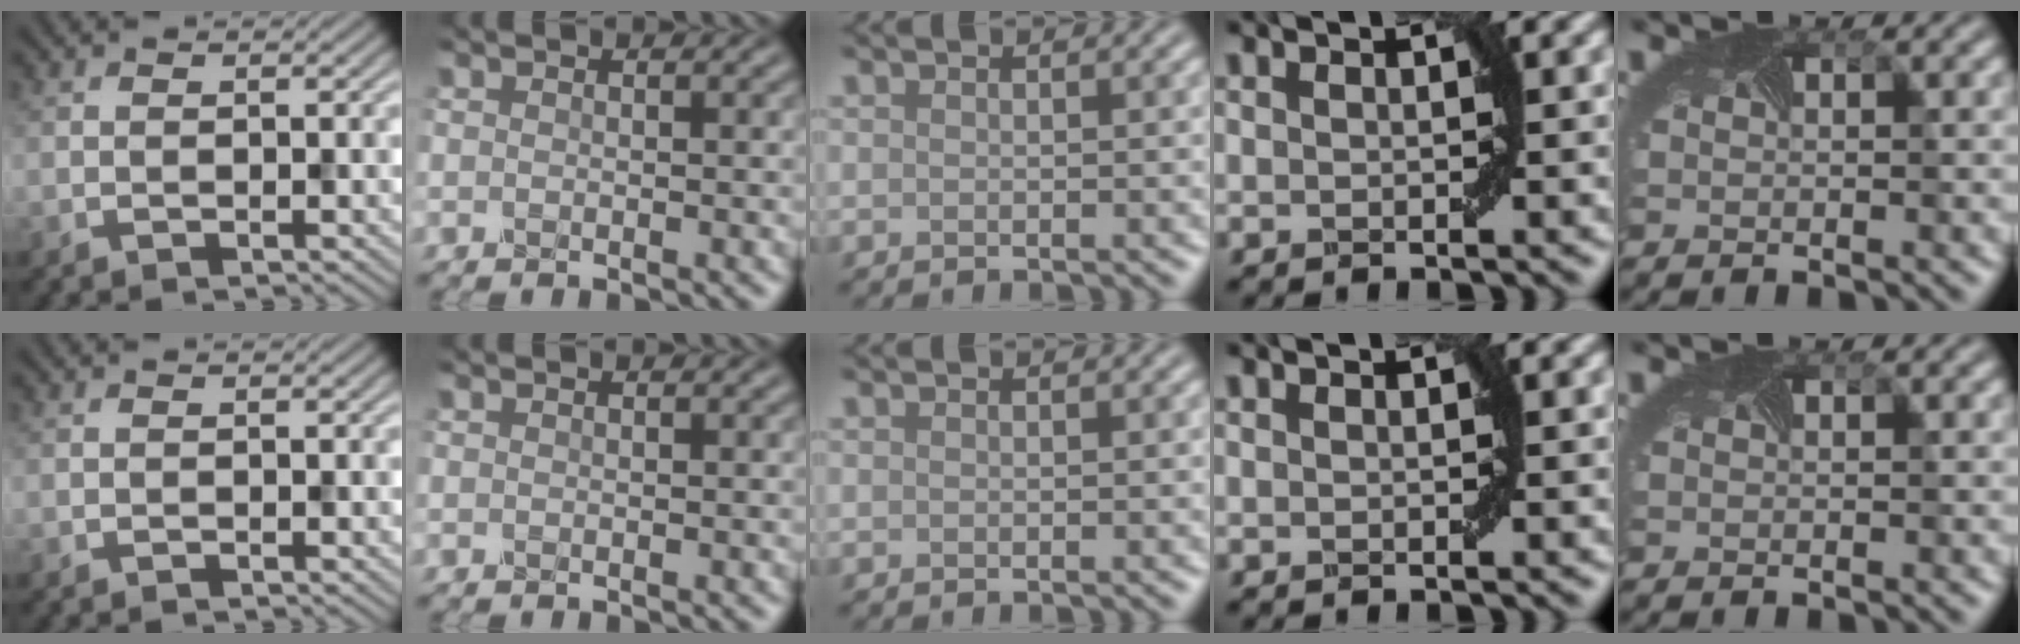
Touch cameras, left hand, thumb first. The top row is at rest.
{}